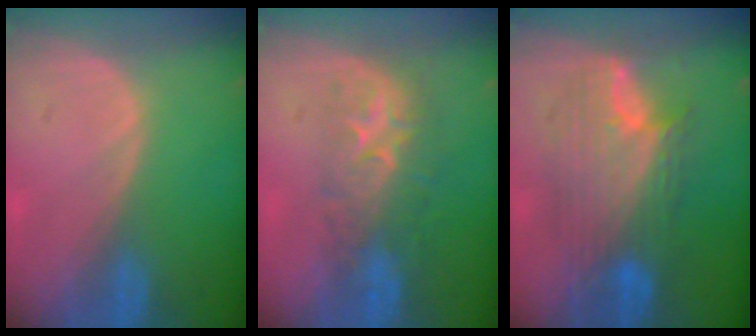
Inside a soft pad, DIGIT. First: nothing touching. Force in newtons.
{"total": 8.1, "press": 7.7, "slide": 2.5}
{"total": 9.8, "press": 9.8, "slide": 0.6}